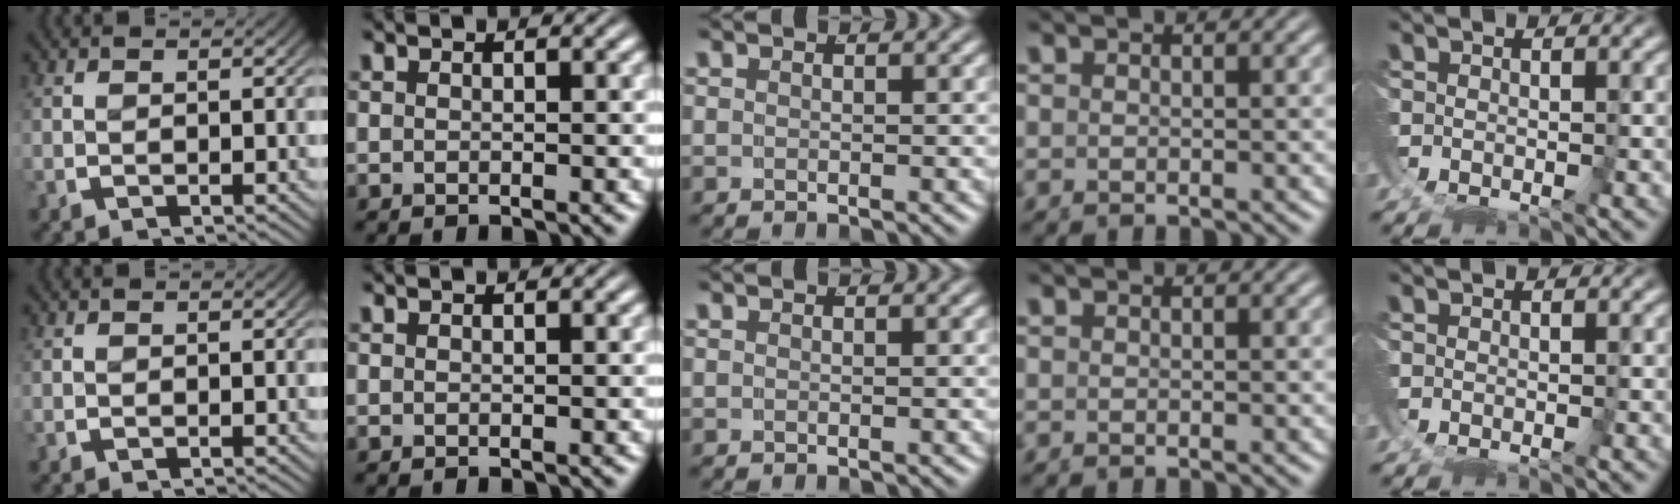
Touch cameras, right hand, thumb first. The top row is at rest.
{}